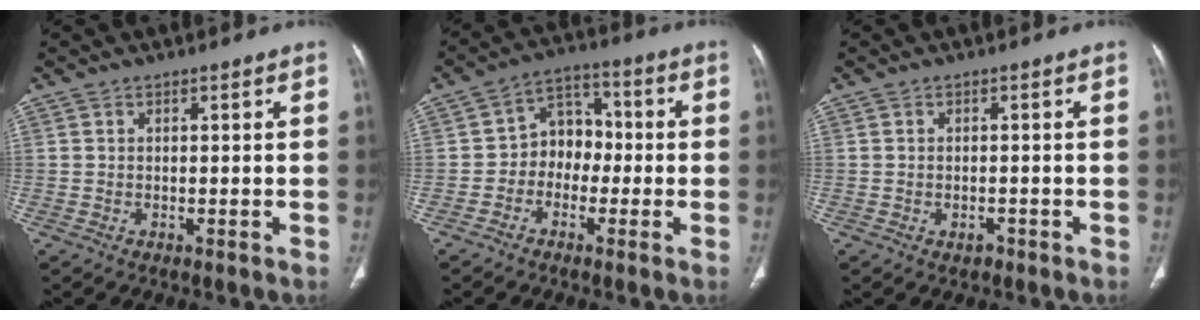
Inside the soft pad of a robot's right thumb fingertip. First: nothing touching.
{"total": 7.7, "force": [-1.5, 6.2, 4.2], "torque": [-0.026, 0.036, -0.044]}
{"total": 1.5, "force": [-0.8, 1.0, 0.9], "torque": [-0.012, 0.007, -0.008]}